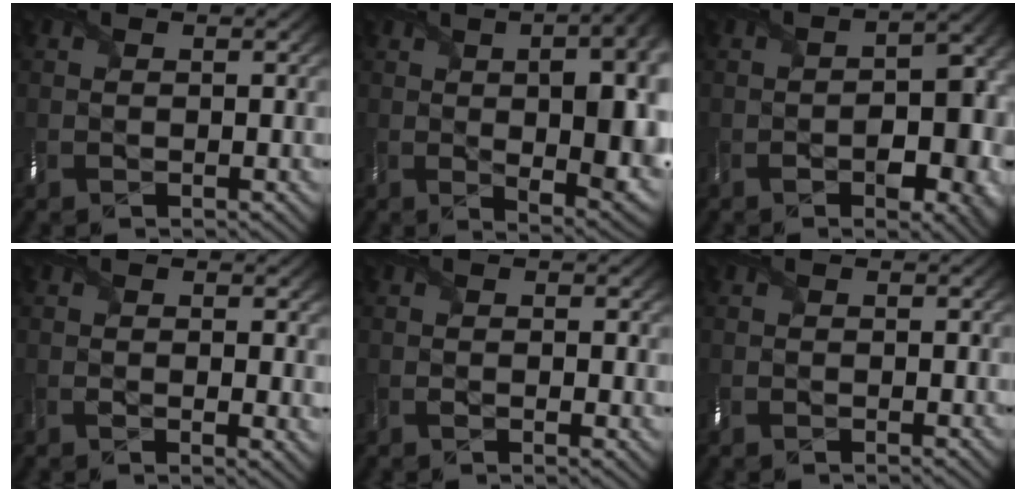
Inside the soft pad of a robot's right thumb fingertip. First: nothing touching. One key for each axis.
{"total": 15.8, "fx": 1.1, "fy": 6.5, "fz": 14.3, "tx": -0.187, "ty": 0.005, "tz": 0.028}
{"total": 8.8, "fx": -2.7, "fy": 4.9, "fz": 6.9, "tx": -0.096, "ty": -0.021, "tz": -0.035}
{"total": 2.3, "fx": 0.1, "fy": 1.2, "fz": 2.0, "tx": -0.039, "ty": -0.012, "tz": 0.001}
{"total": 1.3, "fx": -0.1, "fy": 0.7, "fz": 1.1, "tx": -0.020, "ty": -0.008, "tz": -0.001}
{"total": 0.0}